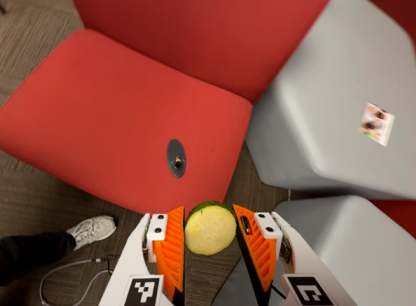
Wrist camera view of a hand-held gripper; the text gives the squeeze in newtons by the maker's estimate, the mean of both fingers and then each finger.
{"total": 8.1, "left": 8.3, "right": 7.9}